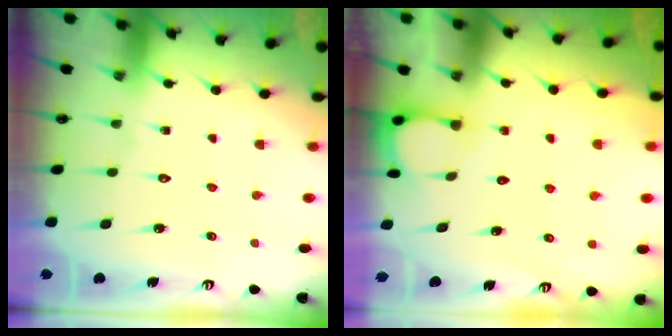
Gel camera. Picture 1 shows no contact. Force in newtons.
{"total": 2.3, "press": 2.3, "slide": 0.3}